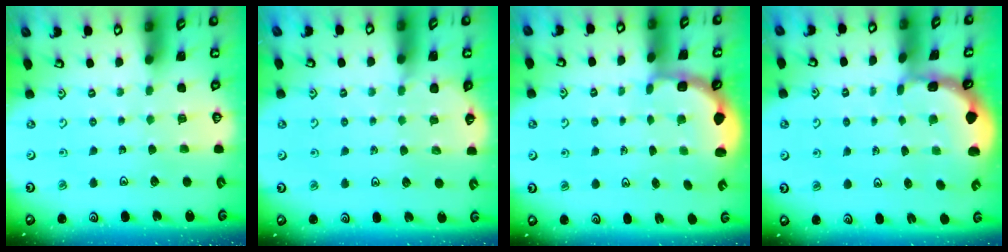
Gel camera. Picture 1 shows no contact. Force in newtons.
{"total": 4.7, "press": 4.7, "slide": 0.7}
{"total": 2.7, "press": 2.1, "slide": 1.7}
{"total": 1.0, "press": 1.0, "slide": 0.2}